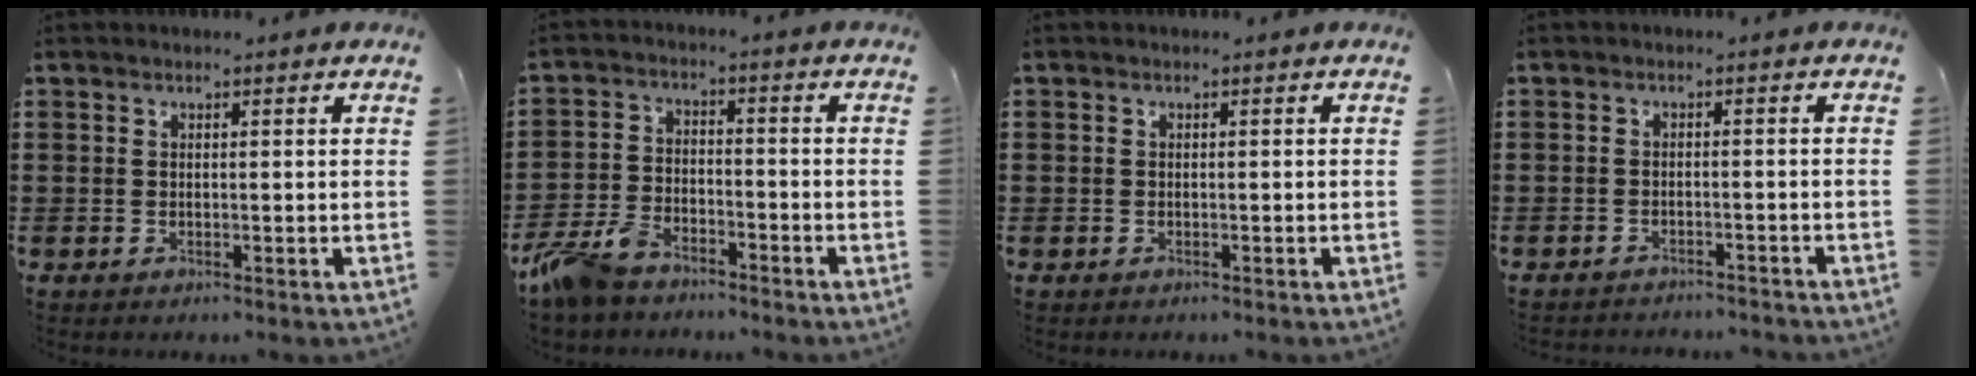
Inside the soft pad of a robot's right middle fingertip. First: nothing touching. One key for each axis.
{"total": 6.9, "fx": -6.0, "fy": 2.5, "fz": 2.4, "tx": -0.075, "ty": 0.003, "tz": -0.123}
{"total": 0.6, "fx": -0.3, "fy": 0.5, "fz": 0.1, "tx": -0.002, "ty": 0.002, "tz": -0.007}
{"total": 2.2, "fx": -2.1, "fy": 0.2, "fz": -0.3, "tx": -0.003, "ty": 0.000, "tz": -0.048}